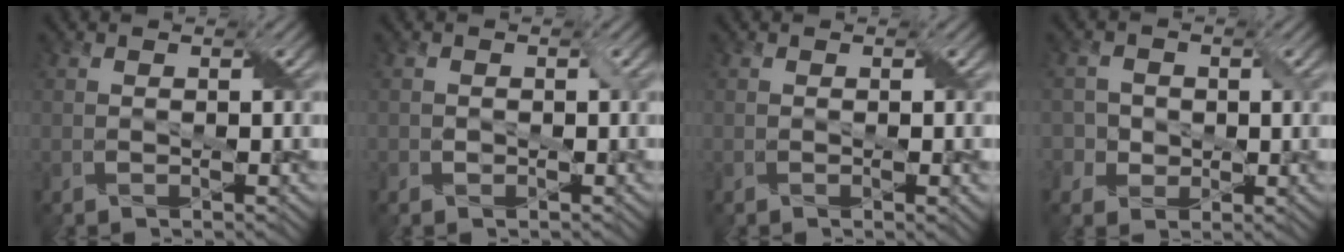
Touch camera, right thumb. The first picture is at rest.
{"total": 1.1, "force": [-0.2, 1.0, 0.4], "torque": [-0.012, -0.001, -0.005]}
{"total": 1.2, "force": [-0.1, 0.2, 1.2], "torque": [-0.018, -0.003, -0.002]}
{"total": 3.1, "force": [-0.2, 3.0, 0.9], "torque": [-0.023, 0.001, -0.015]}